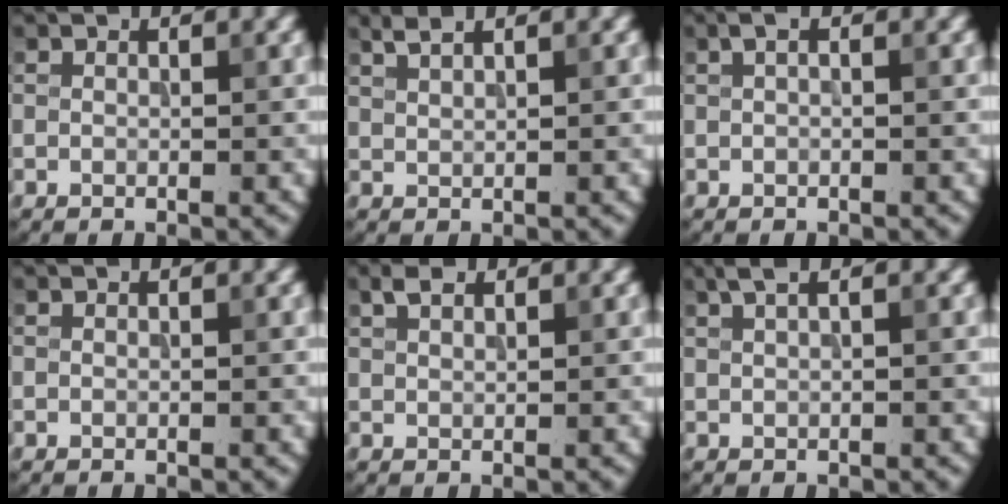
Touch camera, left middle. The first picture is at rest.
{"total": 1.8, "force": [1.4, 0.5, 1.0], "torque": [-0.013, 0.004, 0.023]}
{"total": 0.9, "force": [0.3, 0.2, 0.8], "torque": [-0.017, 0.006, 0.005]}
{"total": 0.0}
{"total": 1.7, "force": [1.2, 0.8, 1.0], "torque": [-0.021, 0.006, 0.025]}
{"total": 2.1, "force": [1.2, 0.7, 1.5], "torque": [-0.018, 0.001, 0.013]}